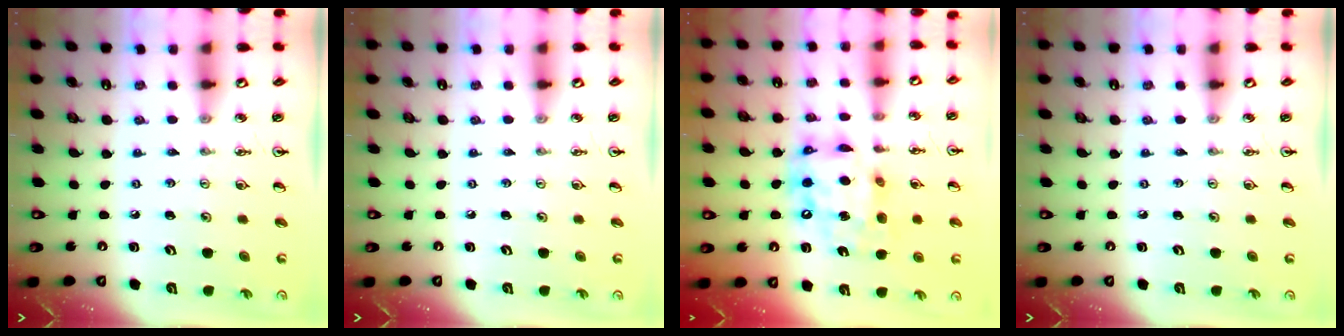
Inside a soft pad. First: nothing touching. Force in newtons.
{"total": 0.0}
{"total": 14.0, "press": 13.9, "slide": 1.6}
{"total": 0.0}